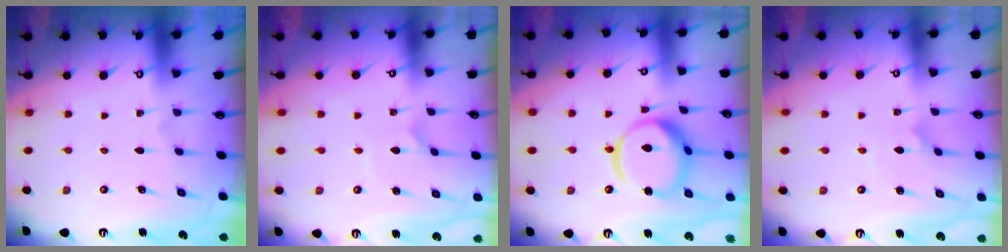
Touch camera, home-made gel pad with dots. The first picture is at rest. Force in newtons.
{"total": 1.2, "press": 1.2, "slide": 0.0}
{"total": 15.1, "press": 15.0, "slide": 1.9}
{"total": 1.9, "press": 1.9, "slide": 0.2}